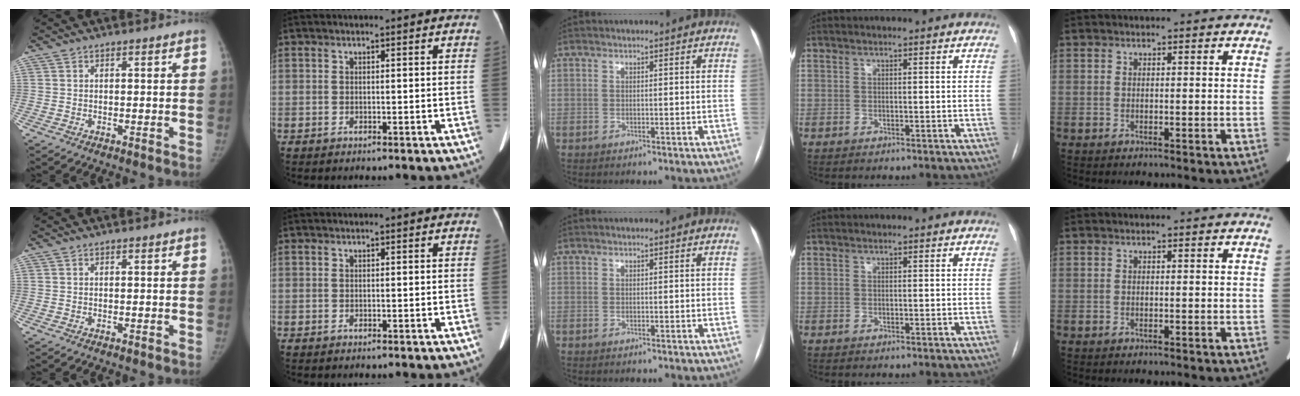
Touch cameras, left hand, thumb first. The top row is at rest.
{}